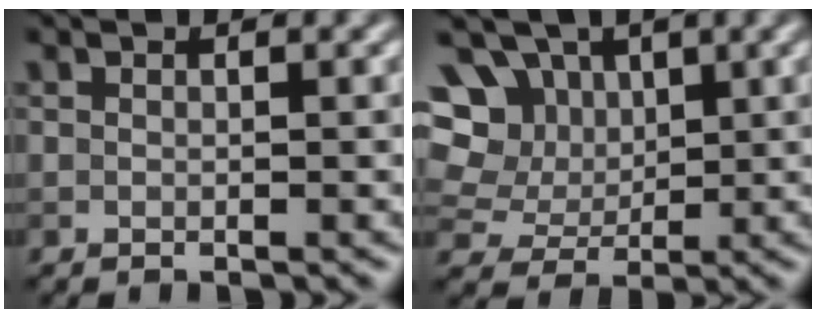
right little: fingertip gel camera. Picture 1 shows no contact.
{"total": 12.3, "force": [4.9, 9.9, 5.5], "torque": [-0.133, 0.035, 0.076]}